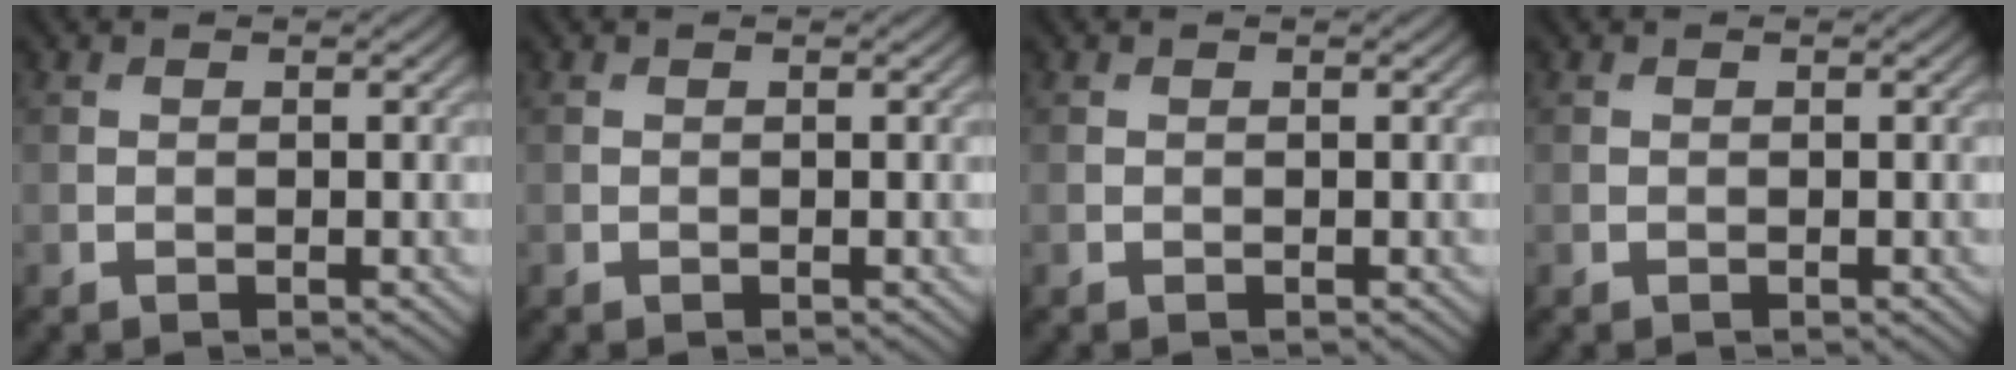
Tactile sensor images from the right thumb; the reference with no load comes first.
{"total": 0.0}
{"total": 0.0}
{"total": 0.0}